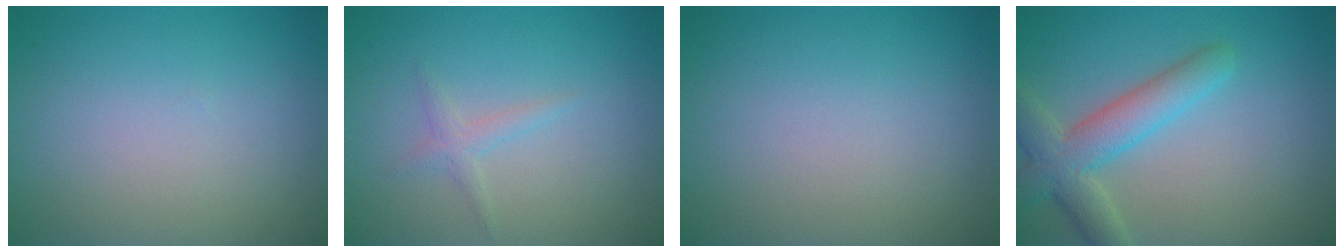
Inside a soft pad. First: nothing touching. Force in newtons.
{"total": 1.3, "press": 1.3, "slide": 0.1}
{"total": 0.0}
{"total": 4.8, "press": 4.8, "slide": 0.2}